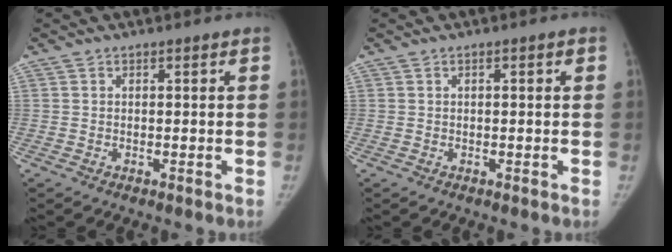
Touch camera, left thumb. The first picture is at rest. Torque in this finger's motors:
{"motor_torque": [-0.03, 0.09, 0.12, -0.37, 0.03]}